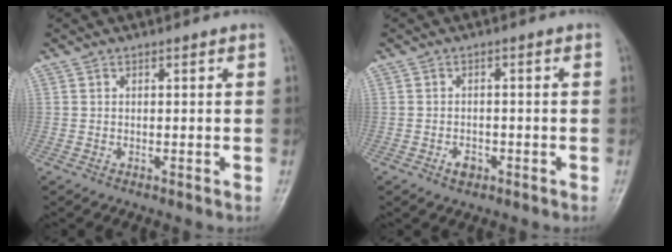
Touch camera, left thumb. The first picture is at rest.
{"total": 2.2, "force": [-1.3, 1.5, 1.0], "torque": [-0.014, 0.007, -0.019]}